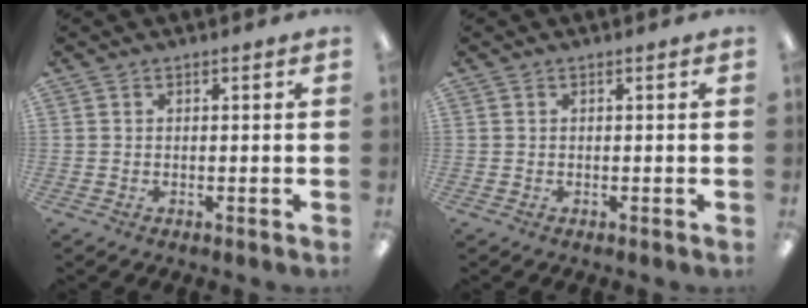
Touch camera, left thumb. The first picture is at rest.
{"total": 0.0}